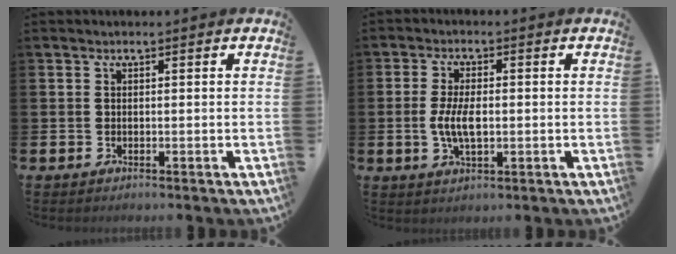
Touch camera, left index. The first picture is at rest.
{"total": 4.9, "force": [-0.2, 2.2, 4.4], "torque": [-0.091, -0.002, -0.011]}